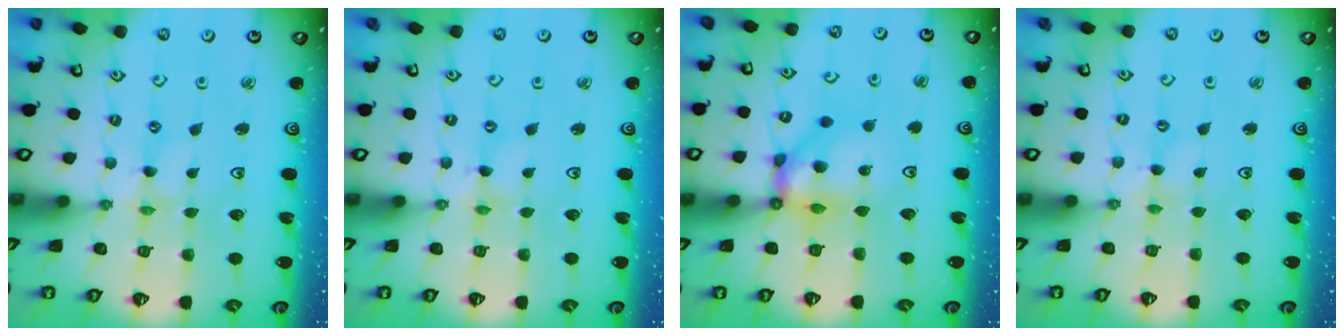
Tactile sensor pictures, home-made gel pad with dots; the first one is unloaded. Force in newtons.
{"total": 1.6, "press": 1.6, "slide": 0.3}
{"total": 10.4, "press": 10.3, "slide": 1.4}
{"total": 2.0, "press": 2.0, "slide": 0.2}